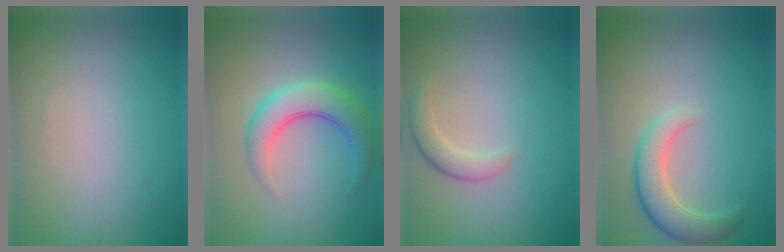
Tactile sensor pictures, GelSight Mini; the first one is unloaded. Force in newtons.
{"total": 5.0, "press": 5.0, "slide": 0.1}
{"total": 2.1, "press": 2.1, "slide": 0.1}
{"total": 4.0, "press": 3.9, "slide": 0.5}